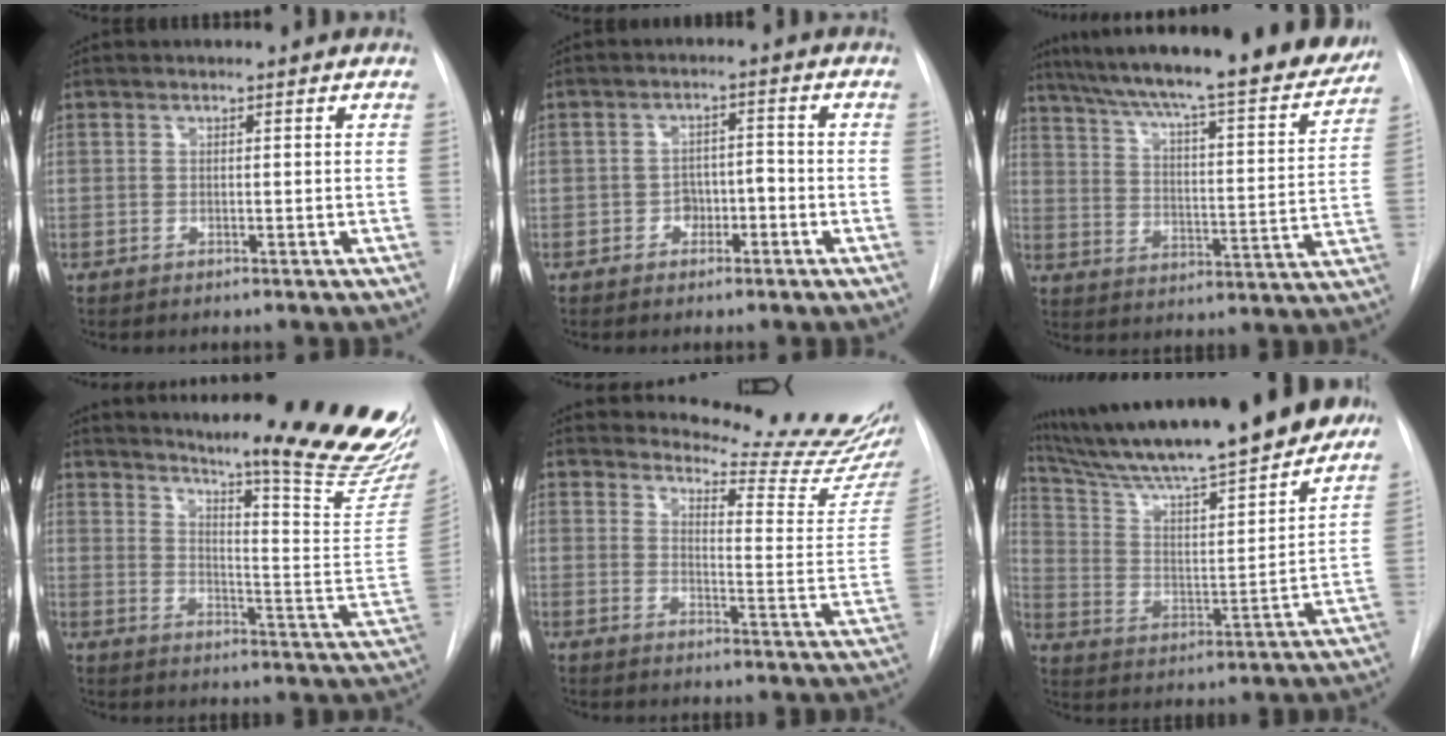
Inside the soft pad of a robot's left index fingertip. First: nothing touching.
{"total": 3.1, "force": [-1.9, 2.0, 1.5], "torque": [-0.016, 0.006, -0.030]}
{"total": 26.8, "force": [23.4, 3.3, 12.6], "torque": [-0.204, -0.047, 0.309]}
{"total": 24.9, "force": [21.5, -0.1, 12.6], "torque": [-0.191, -0.132, 0.267]}
{"total": 15.3, "force": [15.0, -1.2, 2.9], "torque": [-0.044, -0.137, 0.173]}
{"total": 24.7, "force": [21.0, 2.2, 12.9], "torque": [-0.221, -0.018, 0.320]}